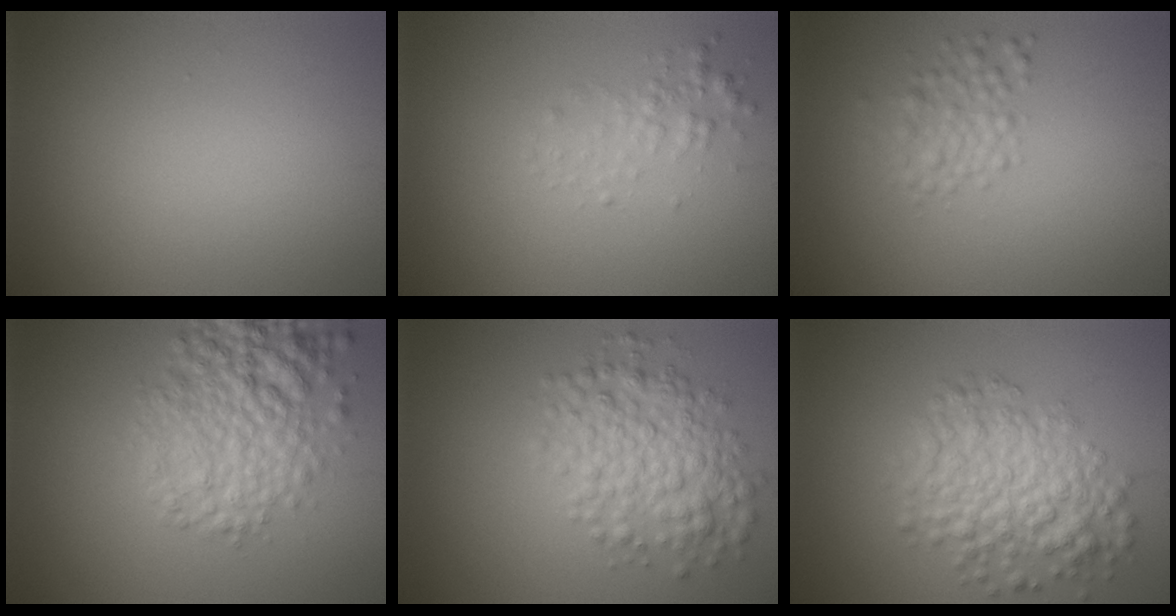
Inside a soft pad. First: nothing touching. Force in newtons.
{"total": 1.7, "press": 1.7, "slide": 0.0}
{"total": 2.3, "press": 2.3, "slide": 0.0}
{"total": 6.3, "press": 6.3, "slide": 0.2}
{"total": 5.0, "press": 5.0, "slide": 0.0}
{"total": 5.7, "press": 5.7, "slide": 0.1}